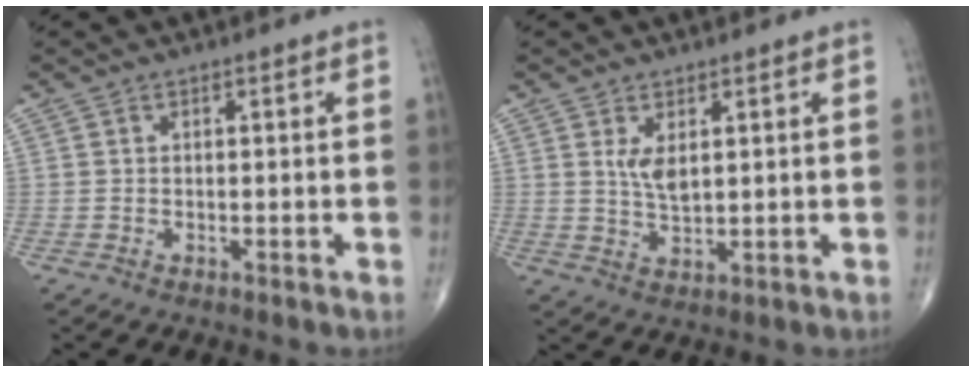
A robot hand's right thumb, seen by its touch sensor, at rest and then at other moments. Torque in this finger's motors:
{"motor_torque": [0.81, 0.38, 0.17, 0.17, 0.03]}